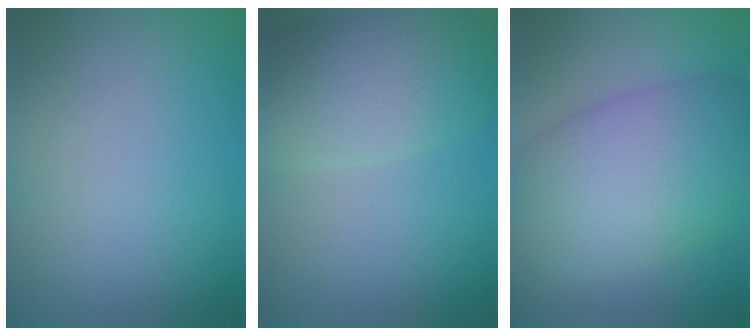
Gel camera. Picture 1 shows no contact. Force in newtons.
{"total": 6.8, "press": 6.7, "slide": 0.6}
{"total": 10.5, "press": 10.5, "slide": 0.4}